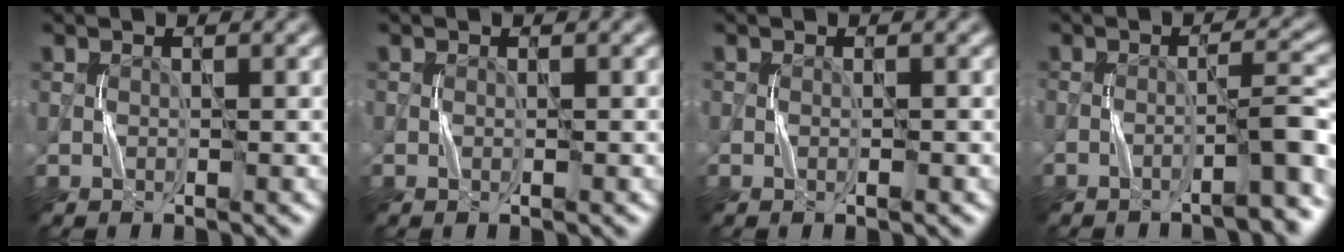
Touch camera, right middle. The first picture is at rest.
{"total": 0.0}
{"total": 0.5, "force": [-0.2, 0.0, 0.5], "torque": [-0.008, 0.000, -0.003]}
{"total": 3.7, "force": [-2.5, 0.4, 2.7], "torque": [-0.031, 0.017, -0.043]}